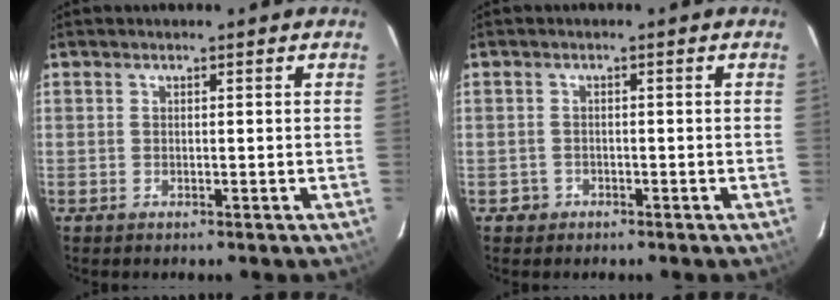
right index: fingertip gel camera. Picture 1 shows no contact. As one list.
[{"total": 1.9, "force": [-1.0, 1.6, 0.0], "torque": [-0.004, 0.006, -0.013]}]